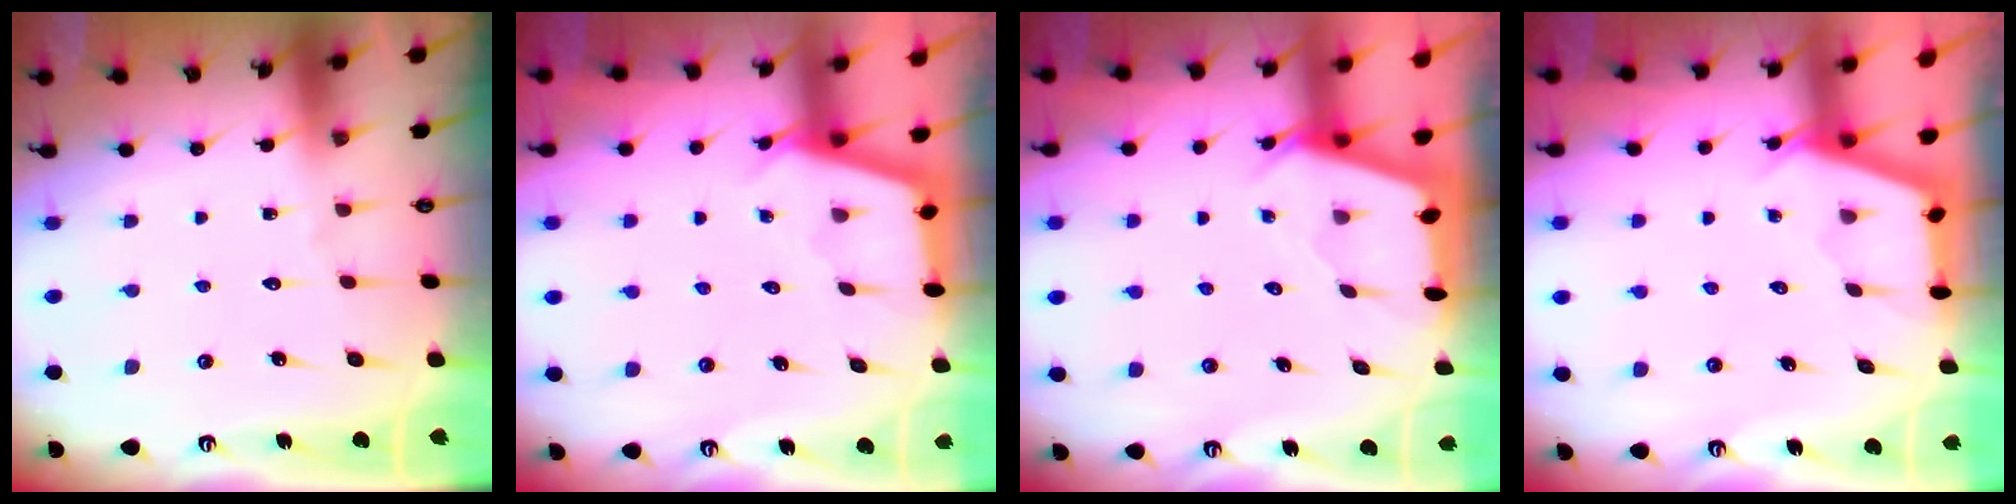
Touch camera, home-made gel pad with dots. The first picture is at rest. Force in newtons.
{"total": 2.8, "press": 2.8, "slide": 0.3}
{"total": 2.5, "press": 2.5, "slide": 0.3}
{"total": 2.9, "press": 2.8, "slide": 0.3}